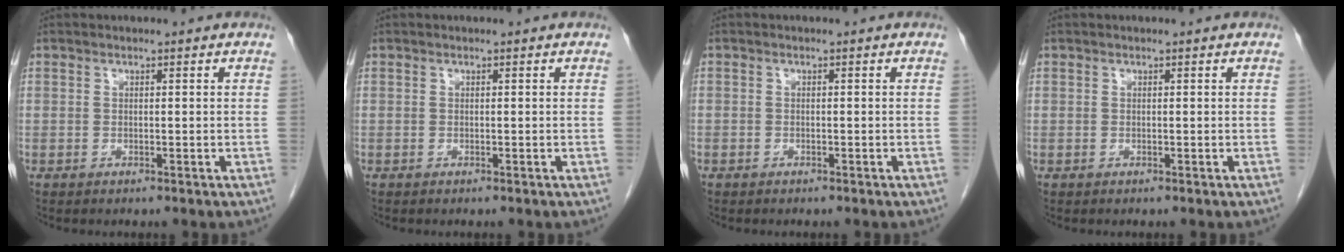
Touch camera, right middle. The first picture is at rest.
{"total": 0.0}
{"total": 0.6, "force": [-0.4, 0.4, 0.0], "torque": [-0.008, 0.003, -0.009]}
{"total": 0.0}